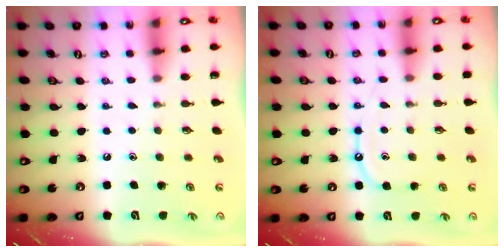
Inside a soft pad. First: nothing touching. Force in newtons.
{"total": 9.4, "press": 9.3, "slide": 1.0}